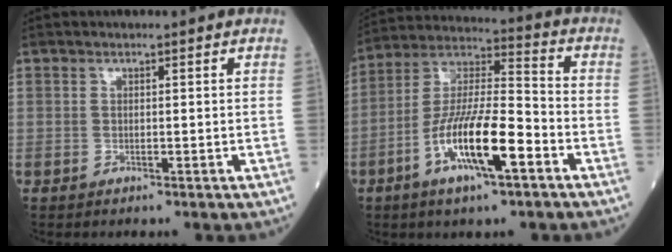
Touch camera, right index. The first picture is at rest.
{"total": 14.3, "force": [-5.8, 2.5, 12.8], "torque": [-0.249, -0.004, -0.105]}